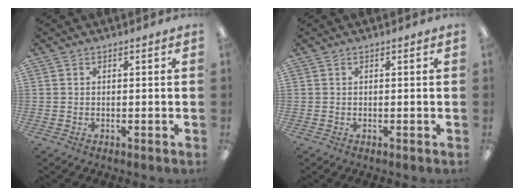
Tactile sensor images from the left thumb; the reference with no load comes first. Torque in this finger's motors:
{"motor_torque": [-0.01, 0.01, 0.02, 0.02, 0.00]}